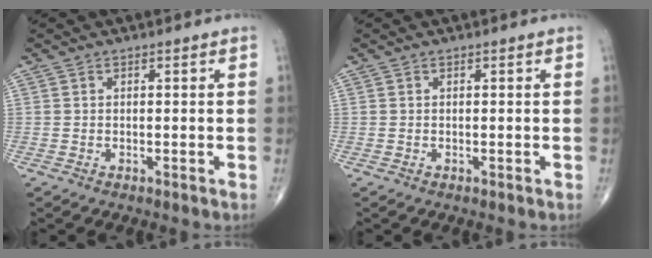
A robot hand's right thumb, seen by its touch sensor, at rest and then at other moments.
{"total": 0.0}